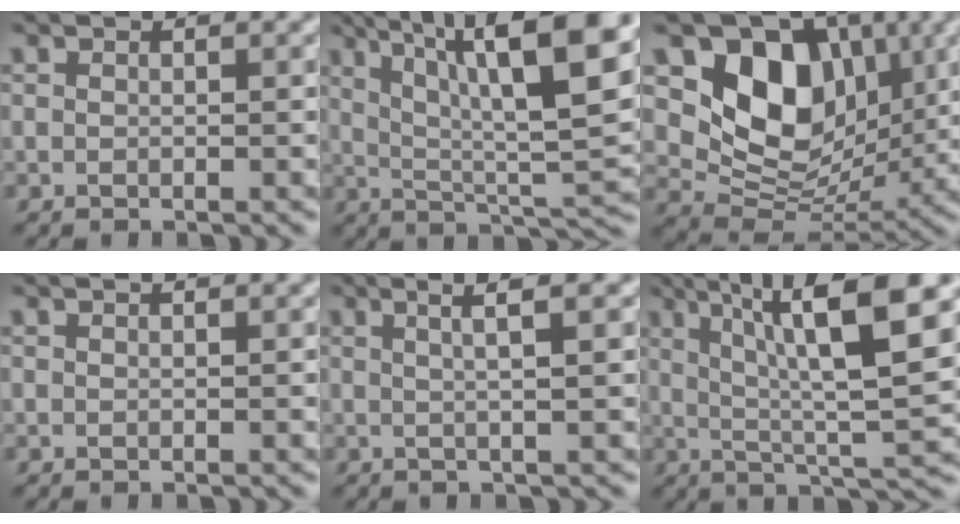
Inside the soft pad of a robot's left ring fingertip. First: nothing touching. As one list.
[{"total": 12.8, "force": [5.6, 3.2, 11.1], "torque": [-0.171, 0.013, 0.098]}, {"total": 8.6, "force": [2.8, 6.6, 4.8], "torque": [-0.086, -0.013, 0.054]}, {"total": 0.8, "force": [0.7, 0.2, 0.3], "torque": [0.000, 0.000, 0.003]}, {"total": 2.8, "force": [0.7, 0.1, 2.7], "torque": [-0.048, 0.008, 0.017]}, {"total": 10.4, "force": [3.8, 2.2, 9.5], "torque": [-0.142, 0.013, 0.070]}]